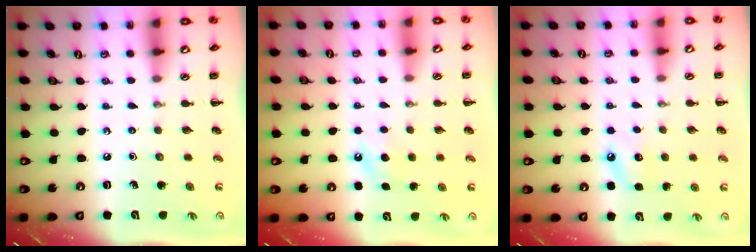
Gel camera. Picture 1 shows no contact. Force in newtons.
{"total": 6.5, "press": 6.2, "slide": 2.0}
{"total": 7.4, "press": 7.1, "slide": 2.1}